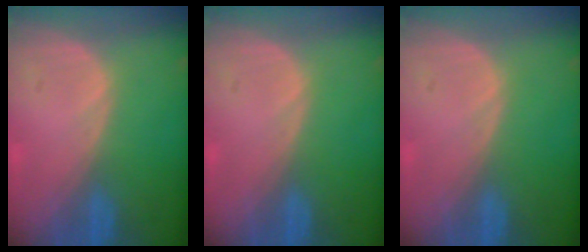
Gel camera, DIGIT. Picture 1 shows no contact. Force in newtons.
{"total": 0.0}
{"total": 0.0}